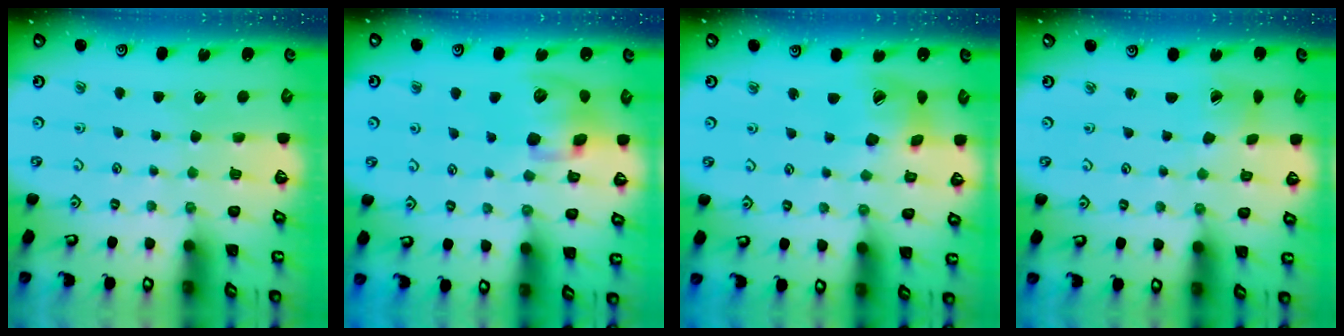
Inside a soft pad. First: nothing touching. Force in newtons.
{"total": 12.2, "press": 12.0, "slide": 2.0}
{"total": 13.1, "press": 13.0, "slide": 1.8}
{"total": 3.0, "press": 3.0, "slide": 0.2}